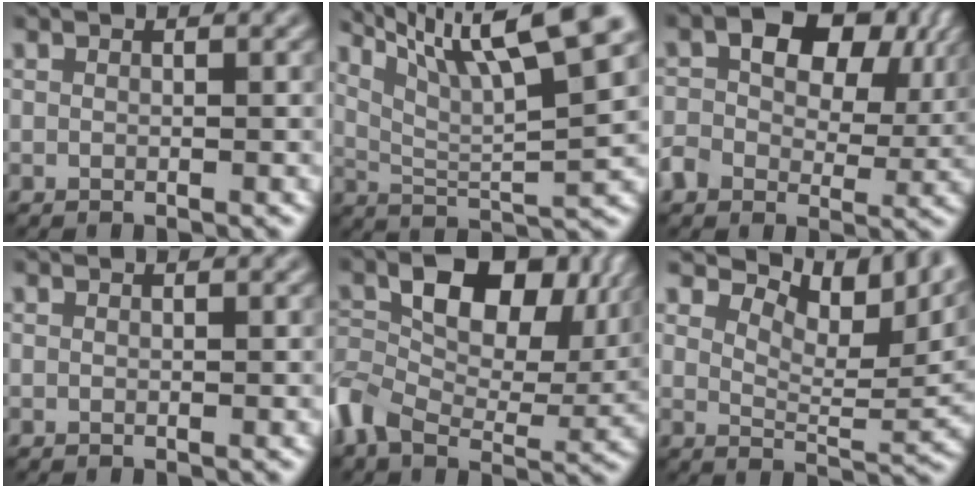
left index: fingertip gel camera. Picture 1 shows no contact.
{"total": 12.2, "force": [8.2, 2.4, 8.7], "torque": [-0.147, 0.016, 0.123]}
{"total": 9.2, "force": [1.9, 6.6, 6.1], "torque": [-0.103, 0.002, 0.021]}
{"total": 0.0}
{"total": 12.0, "force": [2.3, 8.0, 8.6], "torque": [-0.168, -0.007, 0.032]}
{"total": 10.2, "force": [8.3, 3.0, 5.2], "torque": [-0.088, 0.008, 0.125]}